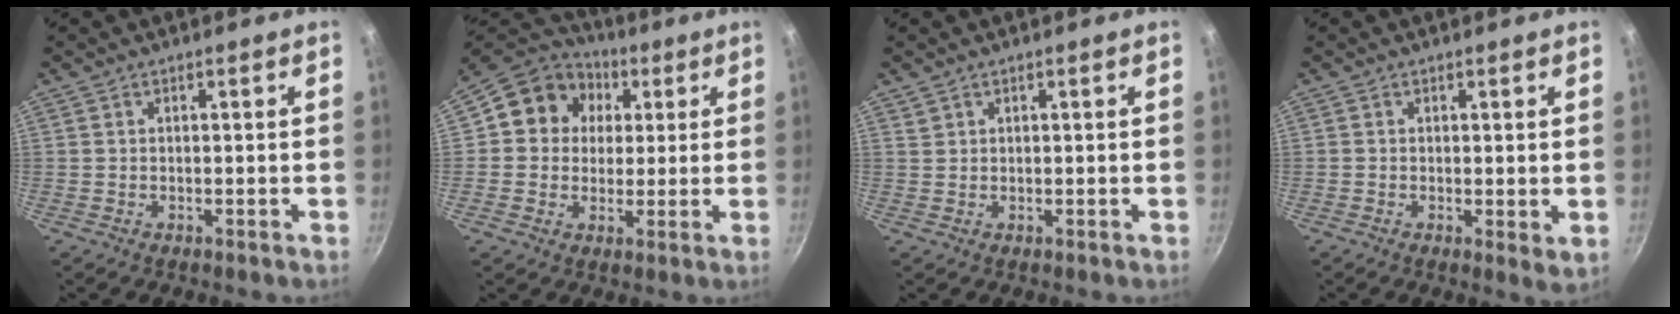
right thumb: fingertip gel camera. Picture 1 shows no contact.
{"total": 12.5, "force": [3.0, 11.0, 5.3], "torque": [-0.061, 0.013, 0.030]}
{"total": 0.9, "force": [0.6, 0.6, 0.1], "torque": [0.005, 0.007, 0.014]}
{"total": 2.5, "force": [0.3, 1.1, 2.2], "torque": [-0.033, -0.009, 0.004]}